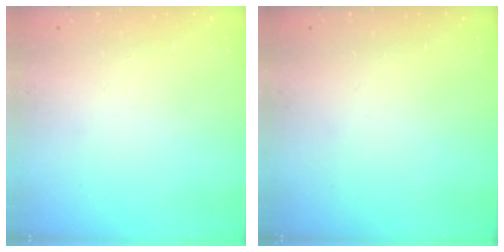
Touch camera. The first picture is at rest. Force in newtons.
{"total": 0.0}